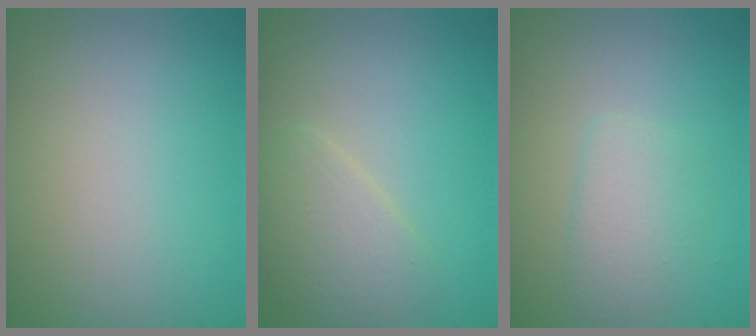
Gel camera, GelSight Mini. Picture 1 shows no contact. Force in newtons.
{"total": 2.5, "press": 2.5, "slide": 0.1}
{"total": 2.1, "press": 2.1, "slide": 0.1}